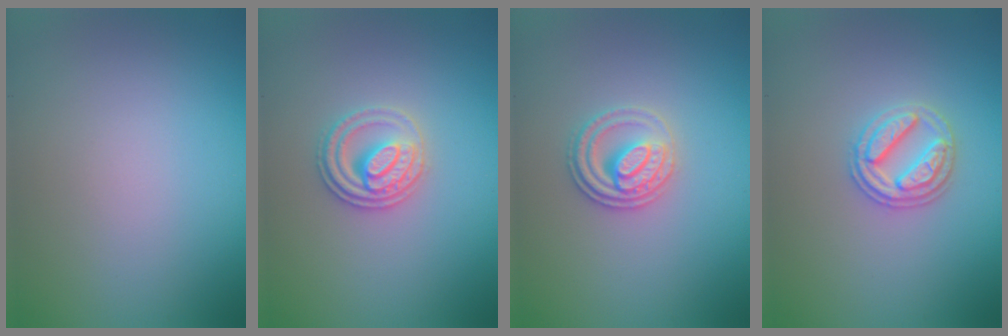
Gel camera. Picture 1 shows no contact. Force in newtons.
{"total": 2.7, "press": 2.5, "slide": 0.9}
{"total": 2.8, "press": 2.6, "slide": 1.0}
{"total": 2.9, "press": 2.8, "slide": 0.9}